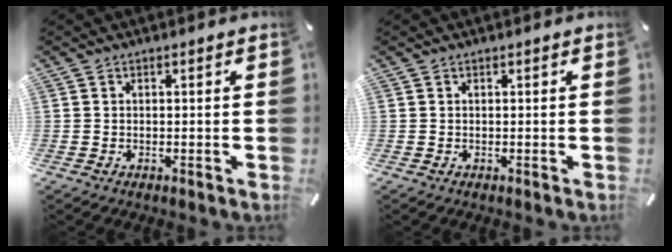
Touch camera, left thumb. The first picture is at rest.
{"total": 0.0}